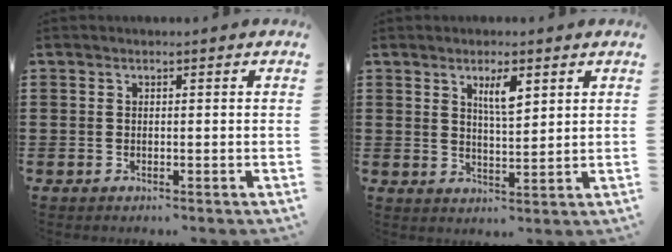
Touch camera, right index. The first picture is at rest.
{"total": 4.1, "force": [2.2, 1.0, 3.3], "torque": [-0.062, 0.003, 0.035]}